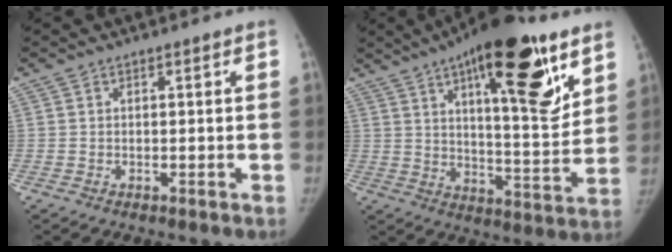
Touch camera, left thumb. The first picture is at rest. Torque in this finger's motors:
{"motor_torque": [3.05, 1.96, 2.13, -0.64, 0.54]}